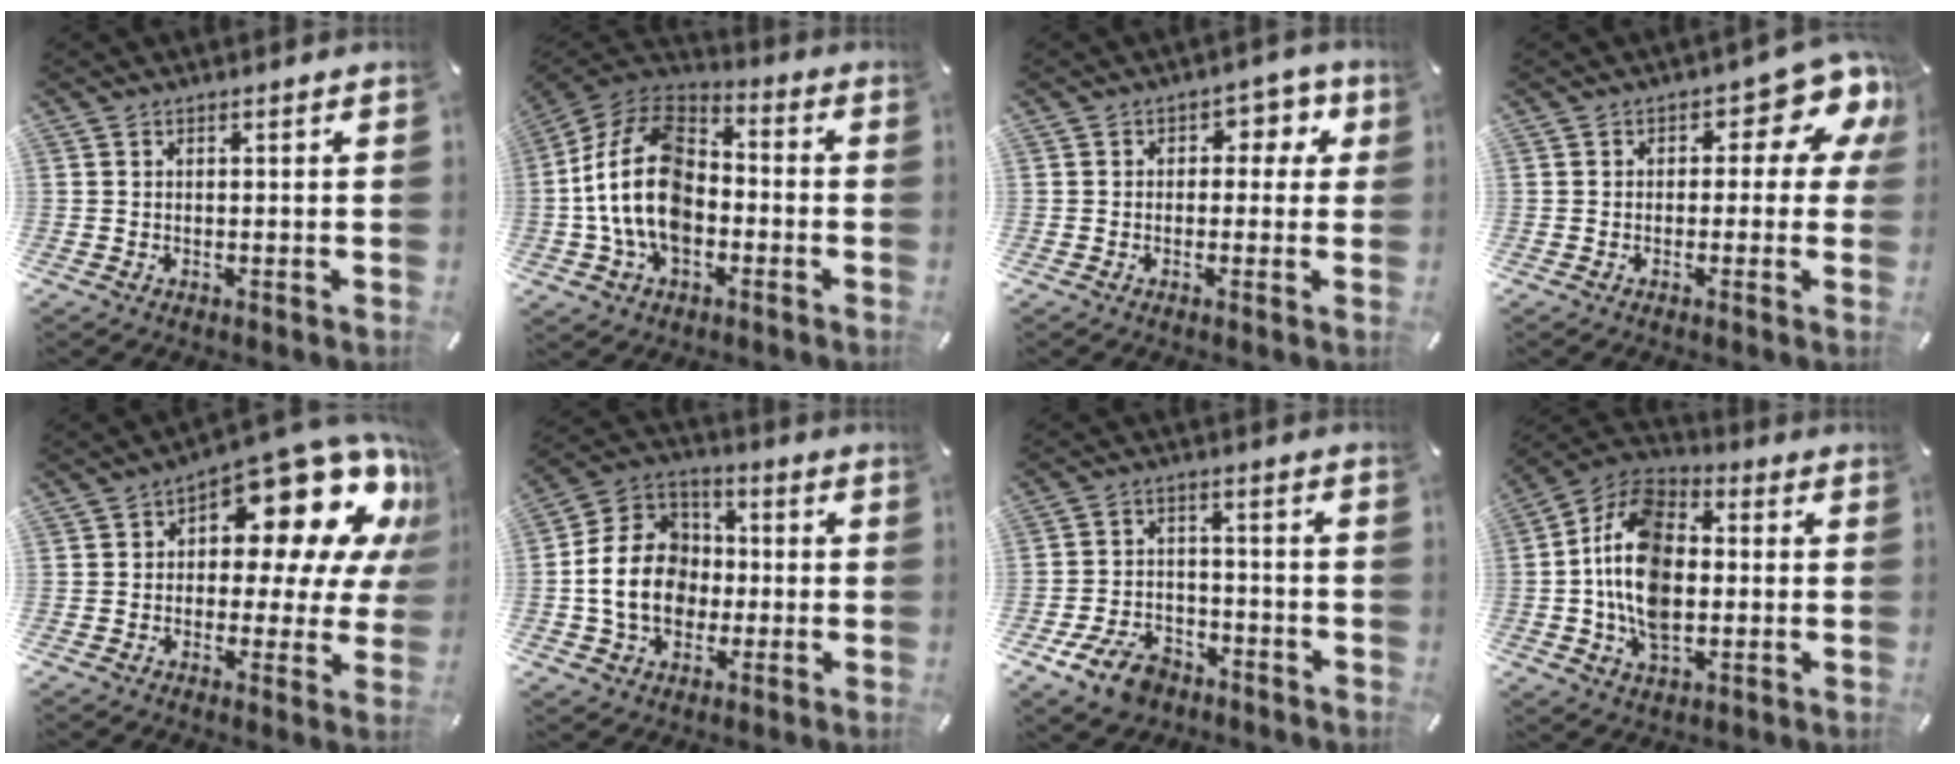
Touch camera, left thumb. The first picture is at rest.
{"total": 18.2, "force": [-3.7, 12.4, 12.9], "torque": [-0.278, 0.034, -0.069]}
{"total": 5.1, "force": [0.5, 4.0, 3.1], "torque": [-0.027, 0.000, -0.002]}
{"total": 9.6, "force": [3.5, 4.8, 7.6], "torque": [-0.089, -0.028, 0.056]}
{"total": 18.4, "force": [9.9, 9.1, 12.5], "torque": [-0.158, -0.085, 0.161]}
{"total": 15.3, "force": [-2.4, 12.8, 8.0], "torque": [-0.184, 0.027, -0.045]}
{"total": 9.9, "force": [-6.4, 6.1, 4.5], "torque": [-0.086, 0.044, -0.113]}
{"total": 17.1, "force": [-1.4, 11.5, 12.6], "torque": [-0.278, 0.008, -0.029]}